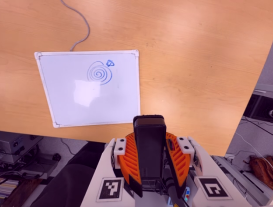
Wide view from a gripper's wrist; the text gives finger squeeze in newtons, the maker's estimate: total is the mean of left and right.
{"total": 11.6, "left": 9.6, "right": 13.6}